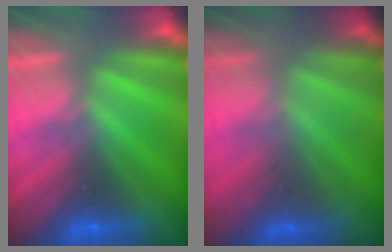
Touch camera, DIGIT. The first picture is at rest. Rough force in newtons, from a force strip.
{"total": 1.6}